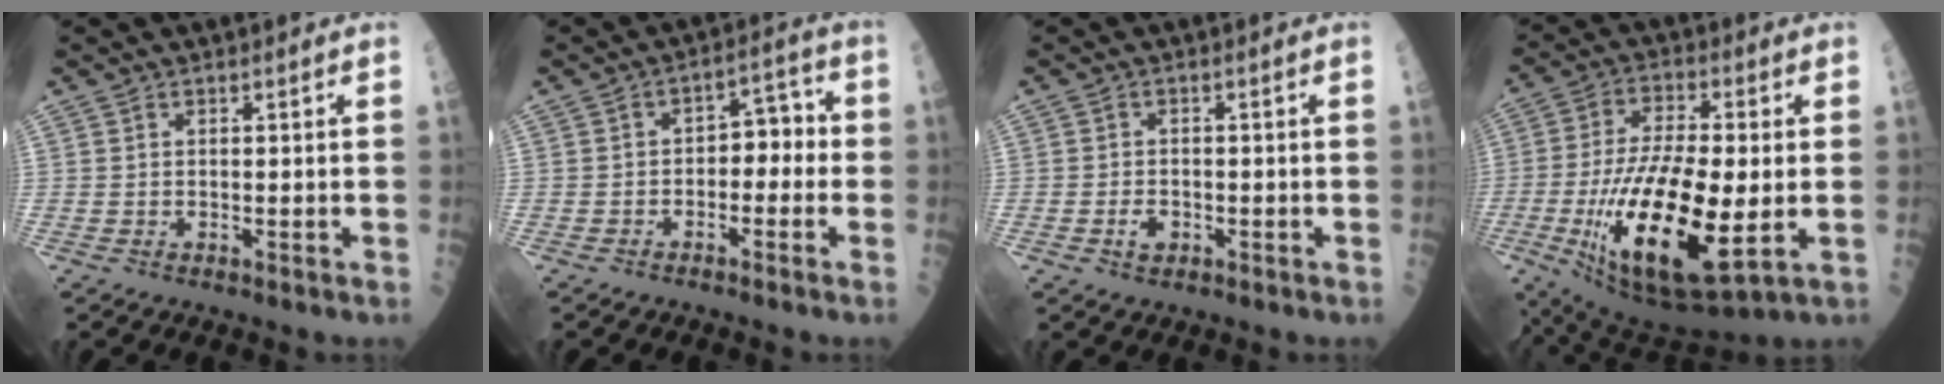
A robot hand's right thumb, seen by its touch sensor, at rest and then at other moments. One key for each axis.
{"total": 5.3, "fx": -1.0, "fy": 3.5, "fz": 3.9, "tx": -0.027, "ty": 0.032, "tz": -0.024}
{"total": 2.3, "fx": -0.9, "fy": 1.6, "fz": 1.3, "tx": -0.012, "ty": 0.006, "tz": -0.013}
{"total": 23.4, "fx": -4.4, "fy": 8.2, "fz": 21.5, "tx": -0.437, "ty": -0.019, "tz": -0.061}